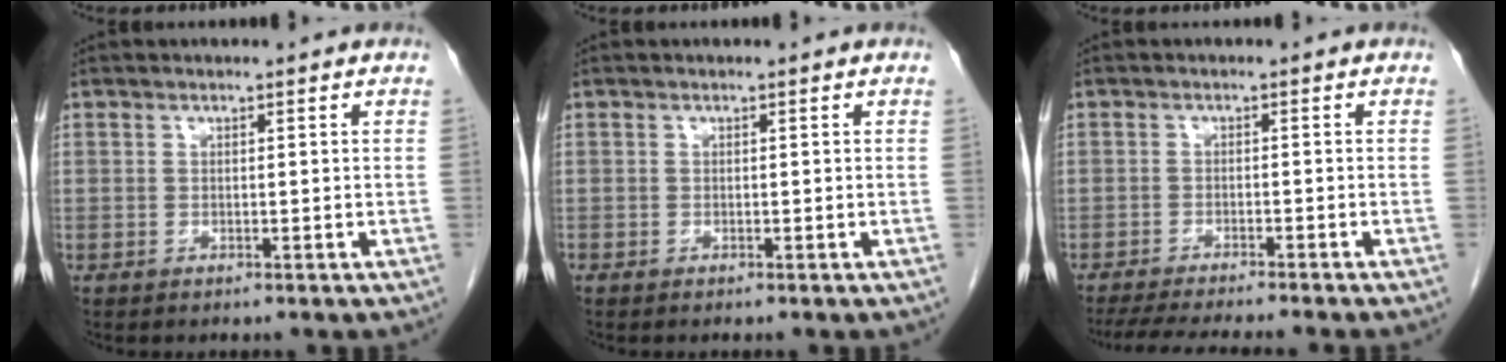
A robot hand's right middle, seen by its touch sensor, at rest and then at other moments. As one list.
[{"total": 0.0}, {"total": 10.4, "force": [-9.2, -0.2, 4.9], "torque": [-0.055, -0.017, -0.137]}]